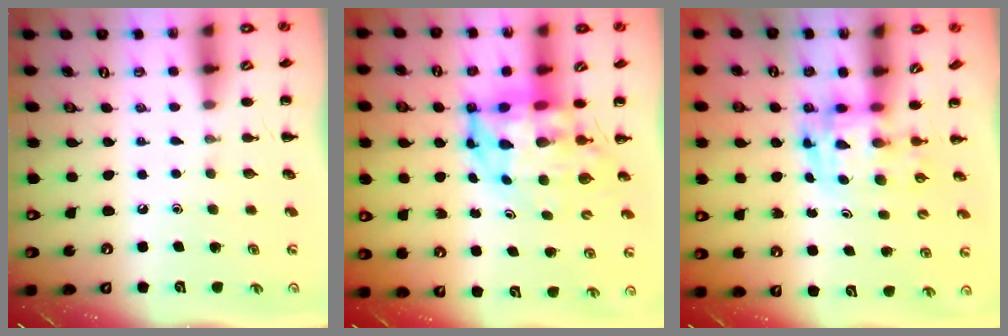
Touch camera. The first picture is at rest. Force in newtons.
{"total": 7.4, "press": 7.0, "slide": 2.3}
{"total": 3.6, "press": 3.5, "slide": 0.6}